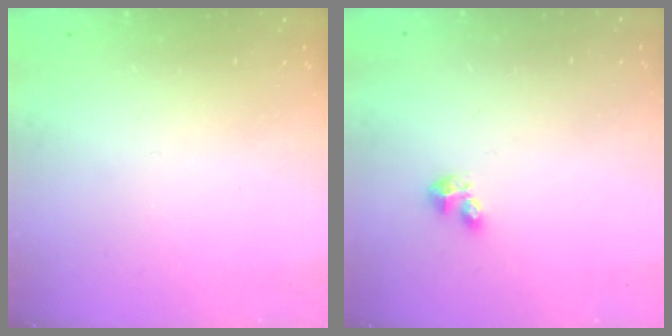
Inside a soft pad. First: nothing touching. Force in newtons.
{"total": 2.3, "press": 2.2, "slide": 0.5}